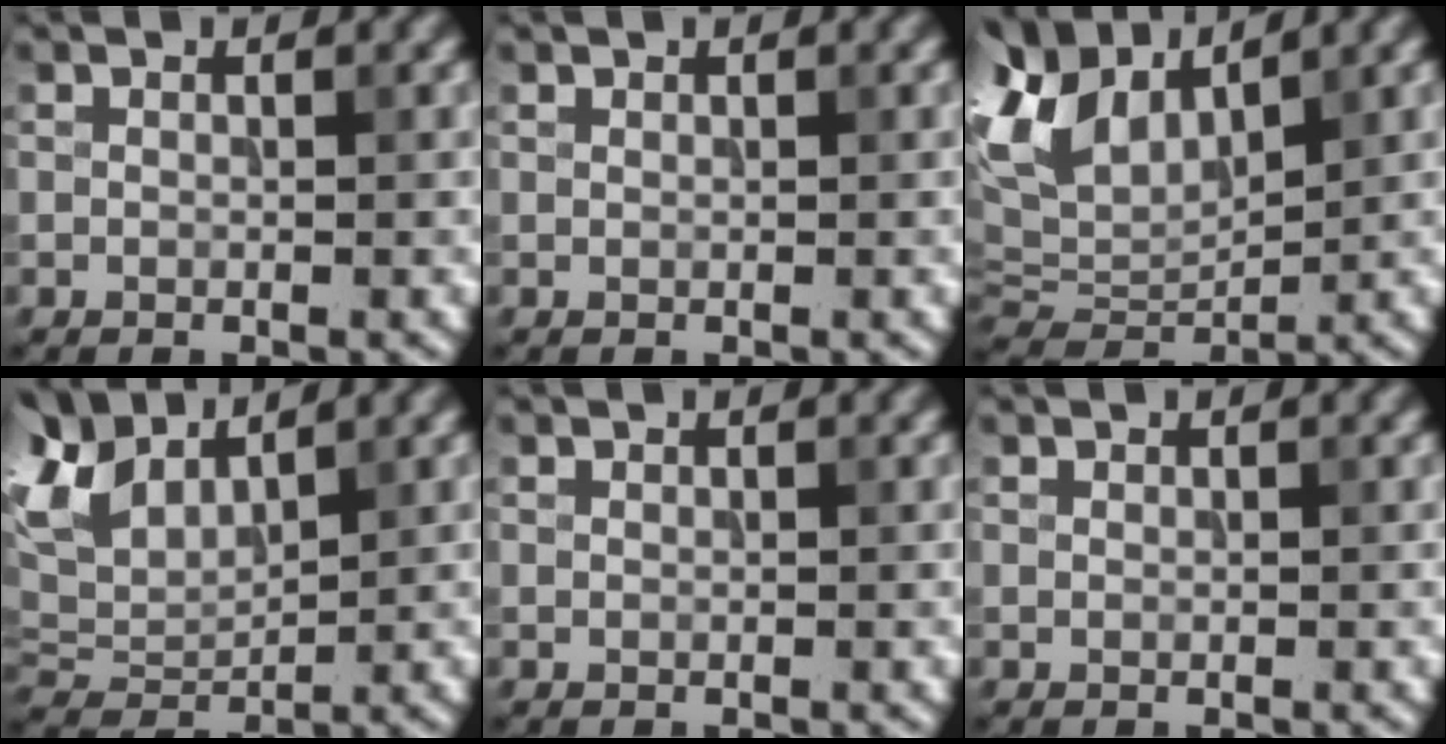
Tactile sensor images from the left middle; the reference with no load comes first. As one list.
[{"total": 0.0}, {"total": 7.9, "force": [4.5, 4.4, 4.8], "torque": [-0.116, 0.021, 0.086]}, {"total": 6.3, "force": [4.2, 3.2, 3.4], "torque": [-0.082, 0.022, 0.081]}, {"total": 0.0}, {"total": 0.0}]